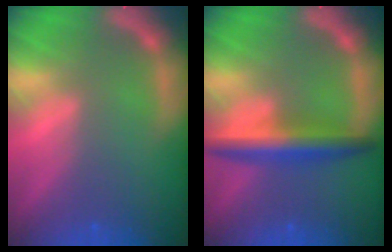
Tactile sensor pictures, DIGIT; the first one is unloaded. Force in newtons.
{"total": 5.0}